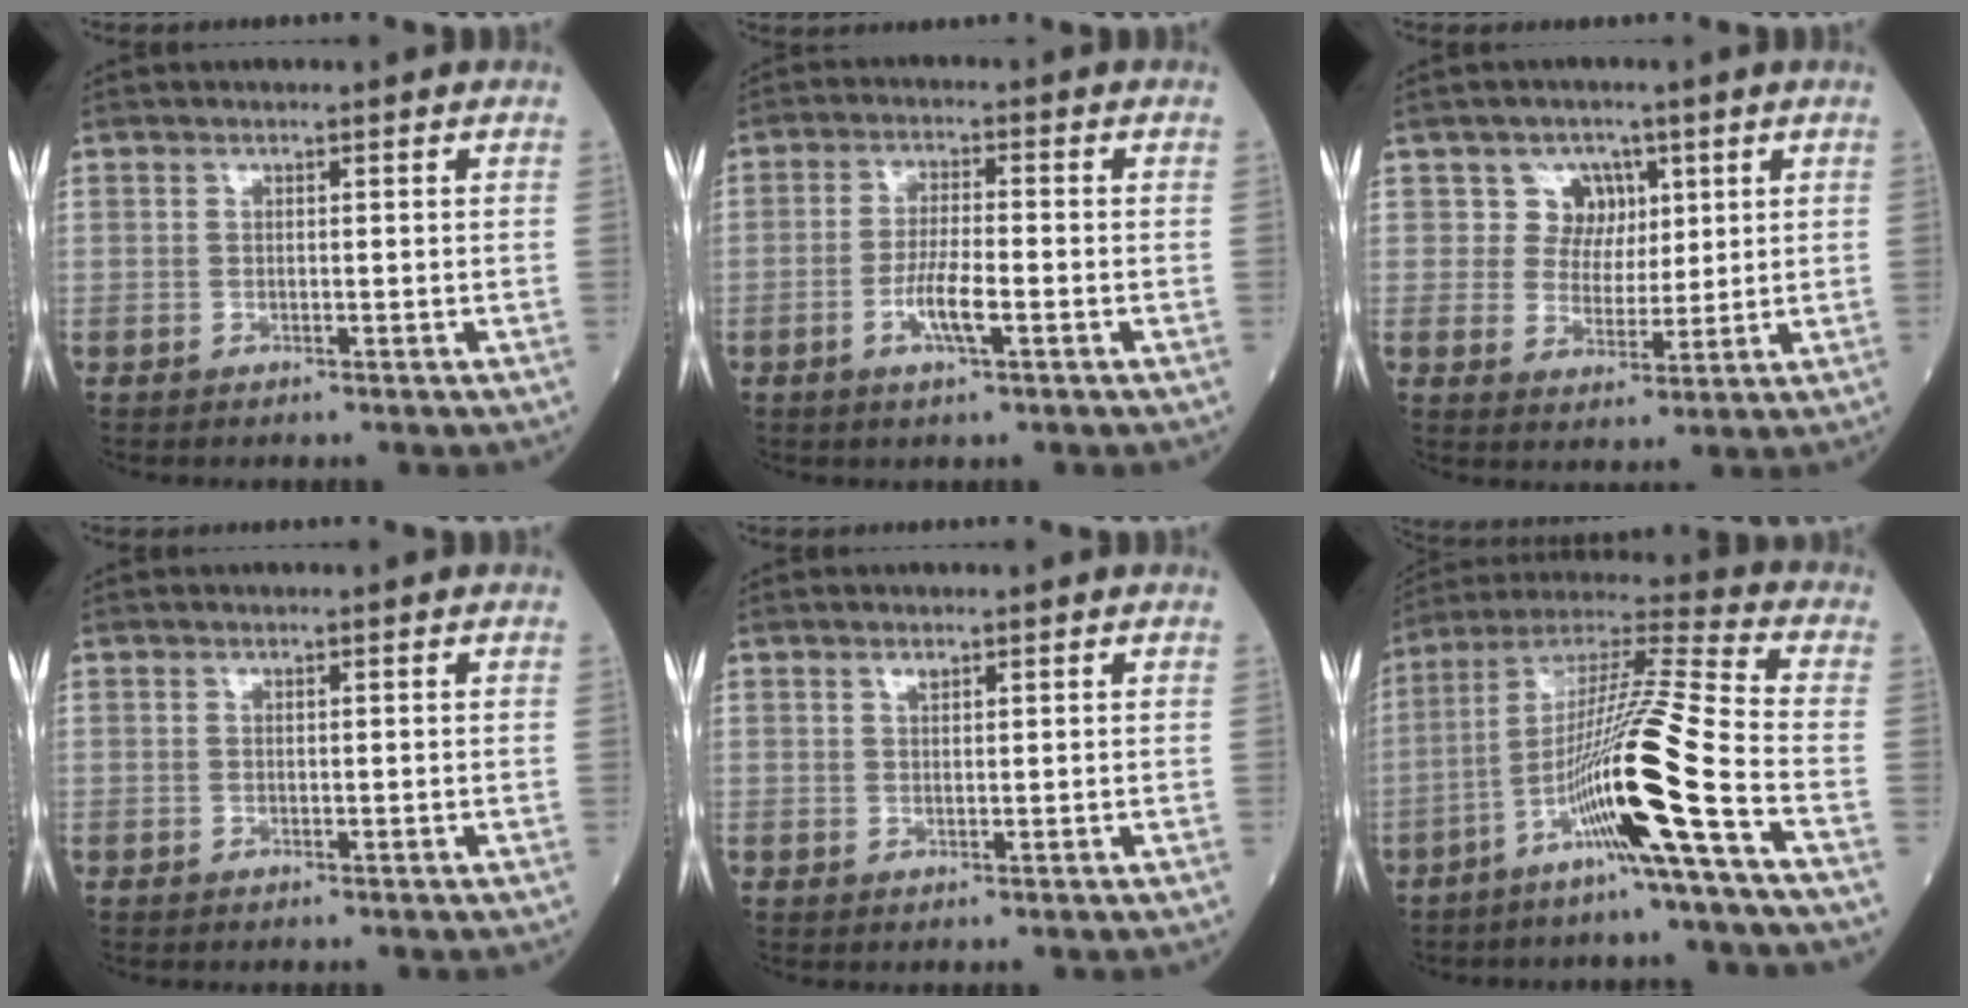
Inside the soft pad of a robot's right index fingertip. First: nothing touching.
{"total": 5.2, "force": [-1.9, 0.7, 4.7], "torque": [-0.094, -0.003, -0.036]}
{"total": 5.1, "force": [2.2, 4.5, 0.9], "torque": [-0.007, 0.009, 0.038]}
{"total": 0.0}
{"total": 0.9, "force": [0.6, 0.3, 0.5], "torque": [-0.011, -0.002, 0.011]}
{"total": 15.7, "force": [-6.4, -2.3, 14.1], "torque": [-0.267, -0.006, -0.124]}